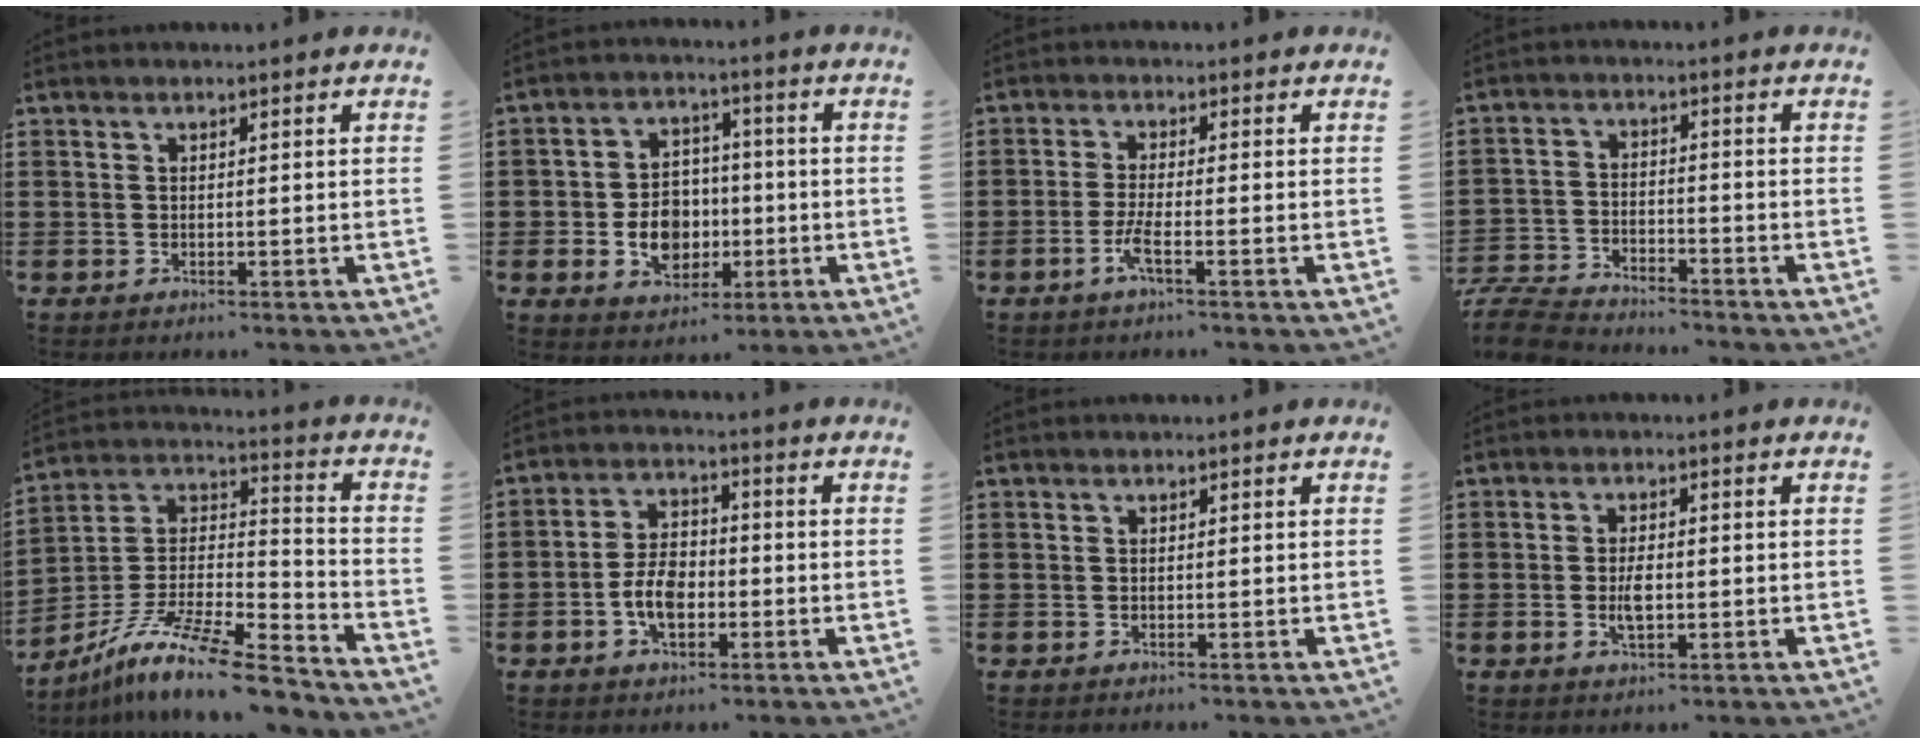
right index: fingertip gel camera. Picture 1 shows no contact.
{"total": 7.5, "force": [-1.4, 6.1, 4.1], "torque": [-0.073, 0.011, -0.025]}
{"total": 3.2, "force": [-1.8, 0.1, 2.7], "torque": [-0.068, -0.009, -0.039]}
{"total": 6.5, "force": [-6.3, 1.1, 1.3], "torque": [-0.040, 0.007, -0.128]}
{"total": 12.7, "force": [-10.1, 1.8, 7.4], "torque": [-0.144, 0.013, -0.197]}
{"total": 5.9, "force": [-1.8, 3.4, 4.4], "torque": [-0.100, 0.006, -0.037]}
{"total": 0.0}
{"total": 3.2, "force": [-0.4, 1.3, 2.9], "torque": [-0.054, 0.001, -0.007]}